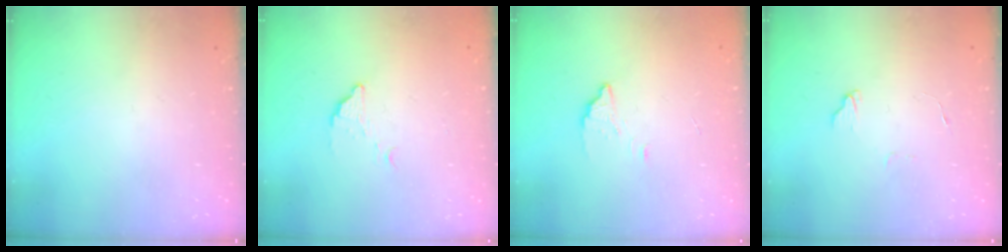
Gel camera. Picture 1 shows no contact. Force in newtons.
{"total": 3.4, "press": 3.4, "slide": 0.1}
{"total": 2.7, "press": 2.7, "slide": 0.2}
{"total": 4.3, "press": 4.3, "slide": 0.5}